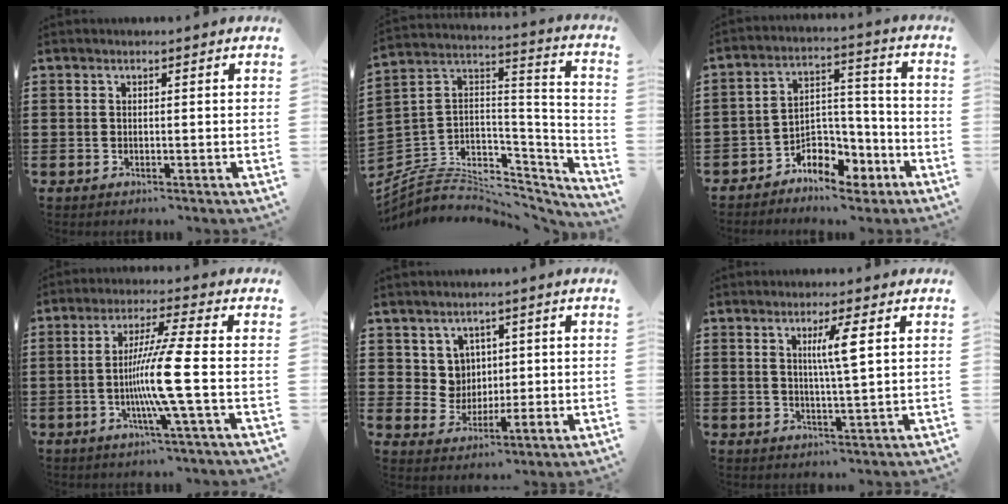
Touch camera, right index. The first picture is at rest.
{"total": 5.1, "force": [-2.8, 3.8, 1.9], "torque": [-0.055, -0.020, -0.054]}
{"total": 6.8, "force": [-4.9, 3.9, 2.7], "torque": [-0.047, 0.021, -0.088]}
{"total": 9.2, "force": [-2.0, -1.1, 8.9], "torque": [-0.176, -0.021, -0.046]}
{"total": 4.0, "force": [1.6, 3.5, 1.3], "torque": [-0.035, 0.004, 0.027]}
{"total": 4.6, "force": [1.4, 0.1, 4.3], "torque": [-0.087, 0.000, 0.019]}